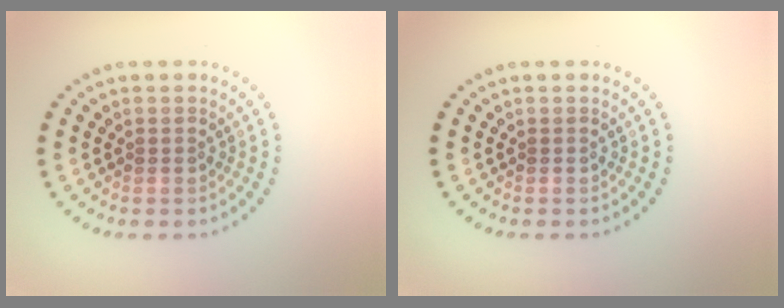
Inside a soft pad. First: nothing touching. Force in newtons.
{"total": 0.0}